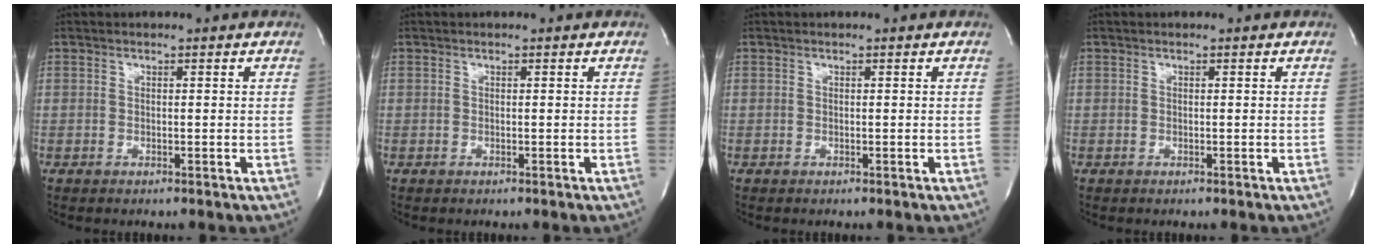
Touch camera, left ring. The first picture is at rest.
{"total": 0.0}
{"total": 0.0}
{"total": 0.0}